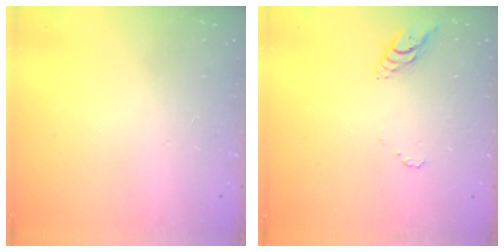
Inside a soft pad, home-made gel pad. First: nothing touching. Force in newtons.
{"total": 7.8, "press": 7.7, "slide": 0.8}